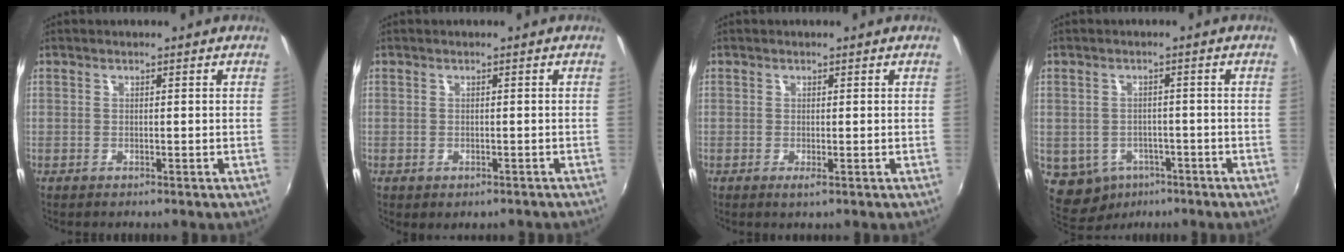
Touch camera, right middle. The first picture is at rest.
{"total": 1.6, "force": [-0.9, 0.9, 1.0], "torque": [-0.017, -0.007, -0.009]}
{"total": 1.0, "force": [-0.1, -0.1, 0.9], "torque": [-0.017, -0.002, -0.002]}
{"total": 7.4, "force": [-3.7, 5.9, 2.6], "torque": [-0.077, -0.008, -0.040]}